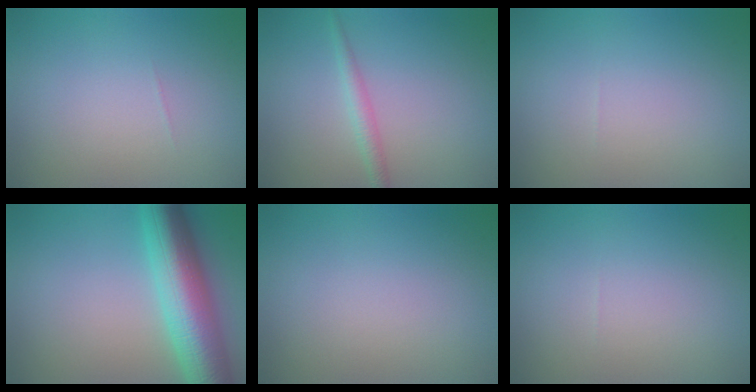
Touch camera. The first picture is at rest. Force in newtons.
{"total": 1.6, "press": 1.6, "slide": 0.1}
{"total": 0.0}
{"total": 9.9, "press": 9.9, "slide": 0.0}
{"total": 0.0}
{"total": 0.0}